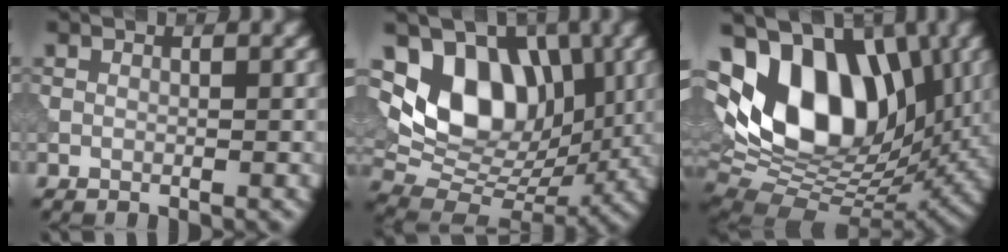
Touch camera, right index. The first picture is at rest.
{"total": 9.6, "force": [2.7, 6.9, 6.2], "torque": [-0.105, -0.010, 0.043]}
{"total": 14.4, "force": [3.6, 8.9, 10.8], "torque": [-0.175, 0.018, 0.048]}